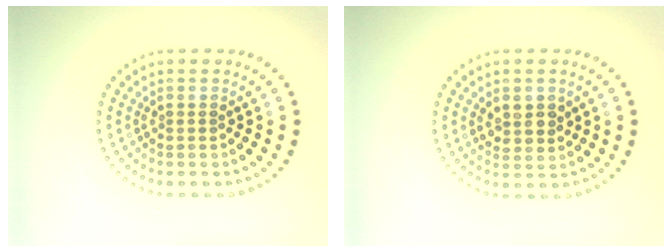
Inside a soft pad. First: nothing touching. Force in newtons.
{"total": 2.2, "press": 2.0, "slide": 0.7}